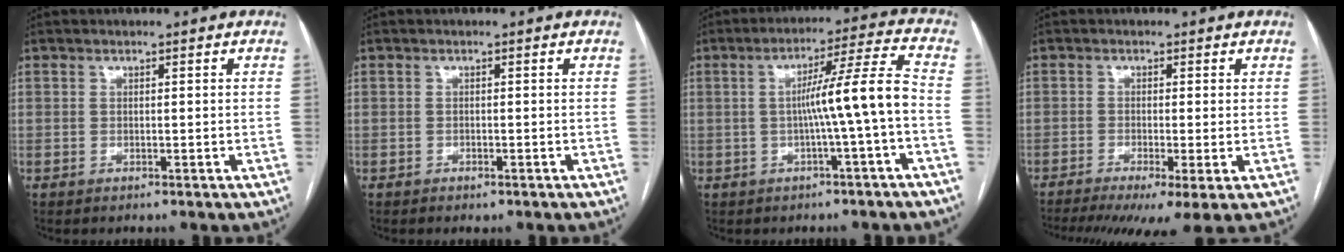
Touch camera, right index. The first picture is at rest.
{"total": 0.9, "force": [-0.6, 0.5, 0.5], "torque": [-0.010, -0.001, -0.004]}
{"total": 8.8, "force": [-1.4, -1.5, 8.6], "torque": [-0.134, 0.019, -0.019]}
{"total": 9.7, "force": [-6.1, 1.1, 7.5], "torque": [-0.115, -0.015, -0.097]}